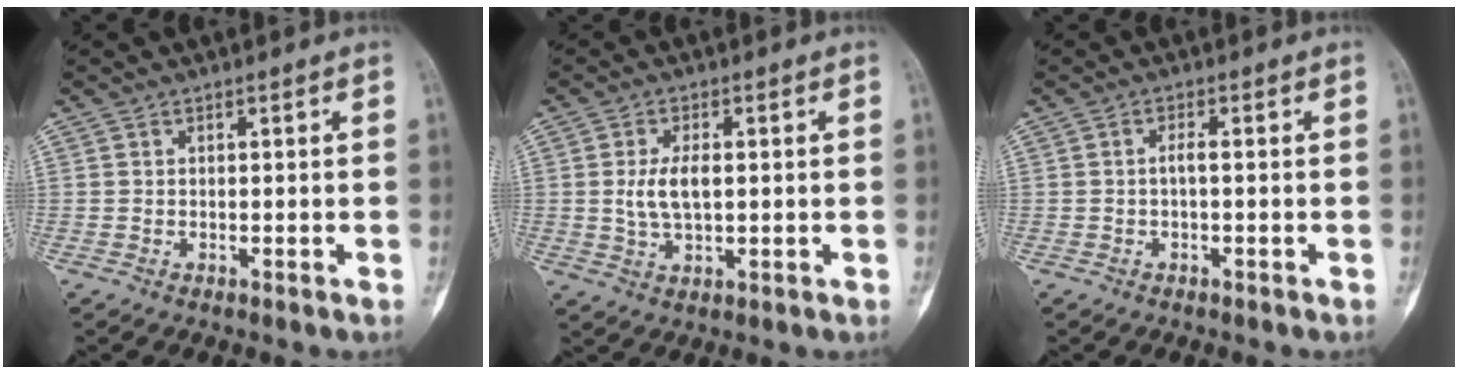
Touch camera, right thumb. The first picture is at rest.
{"total": 5.8, "force": [0.4, 2.9, 5.0], "torque": [-0.097, 0.000, 0.009]}
{"total": 1.3, "force": [-0.2, 0.3, 1.3], "torque": [-0.022, 0.004, -0.006]}